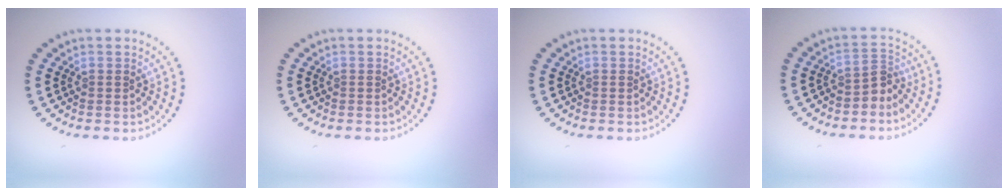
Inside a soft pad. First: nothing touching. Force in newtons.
{"total": 0.0}
{"total": 0.0}
{"total": 2.2, "press": 1.5, "slide": 1.6}